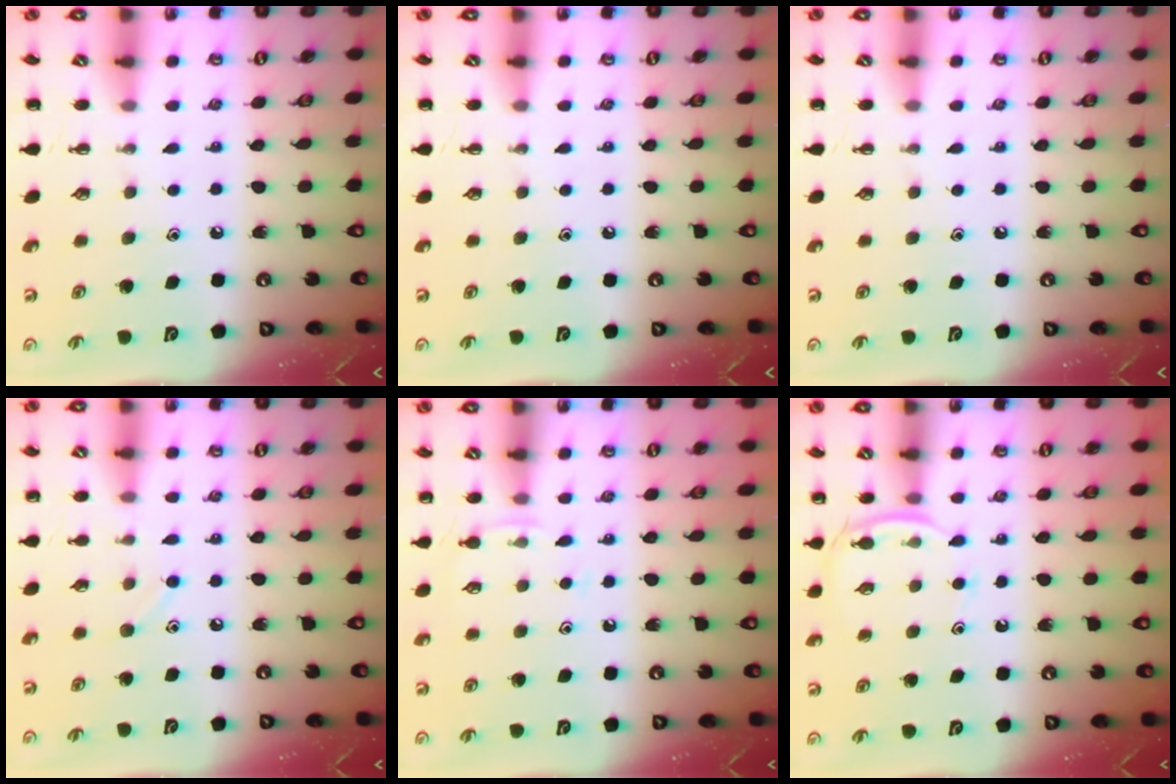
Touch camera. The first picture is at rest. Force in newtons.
{"total": 0.0}
{"total": 0.0}
{"total": 7.1, "press": 6.7, "slide": 2.3}
{"total": 6.1, "press": 5.9, "slide": 1.7}
{"total": 5.1, "press": 4.8, "slide": 1.5}